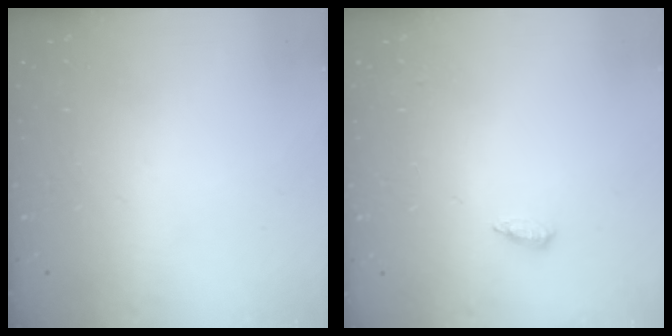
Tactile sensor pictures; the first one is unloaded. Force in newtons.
{"total": 3.9, "press": 3.8, "slide": 0.6}